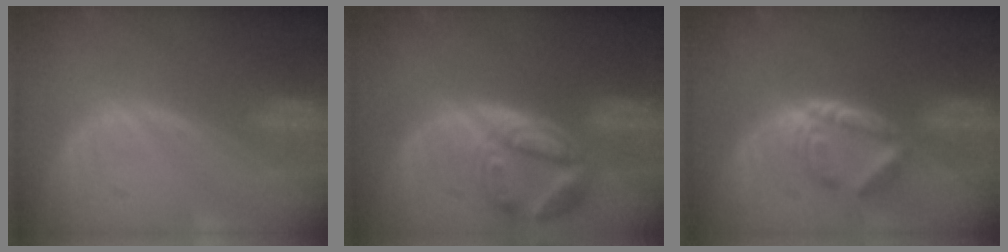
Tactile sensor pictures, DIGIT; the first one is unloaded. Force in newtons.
{"total": 7.9, "press": 7.0, "slide": 3.6}
{"total": 6.0, "press": 5.2, "slide": 3.1}